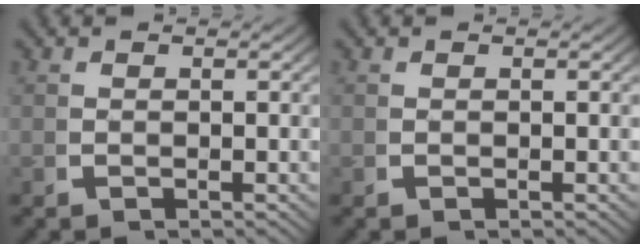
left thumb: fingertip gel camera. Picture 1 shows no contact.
{"total": 0.0}